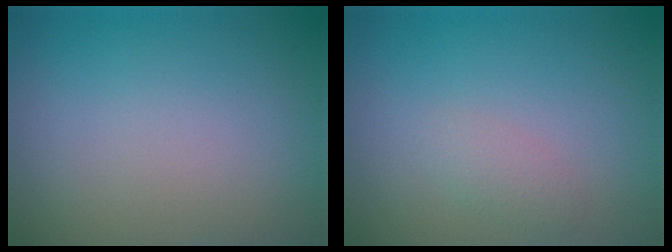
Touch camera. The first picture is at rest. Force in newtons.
{"total": 1.2, "press": 1.2, "slide": 0.1}